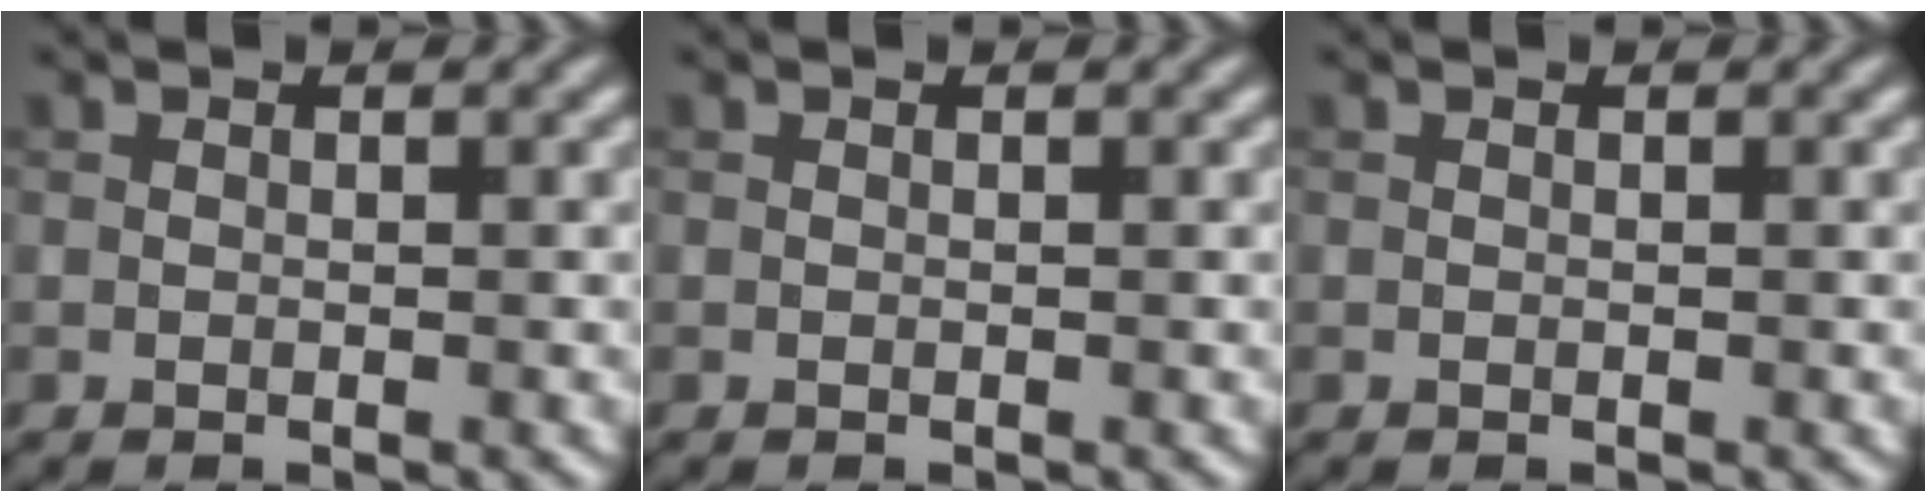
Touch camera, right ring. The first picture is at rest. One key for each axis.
{"total": 0.0}
{"total": 0.0}